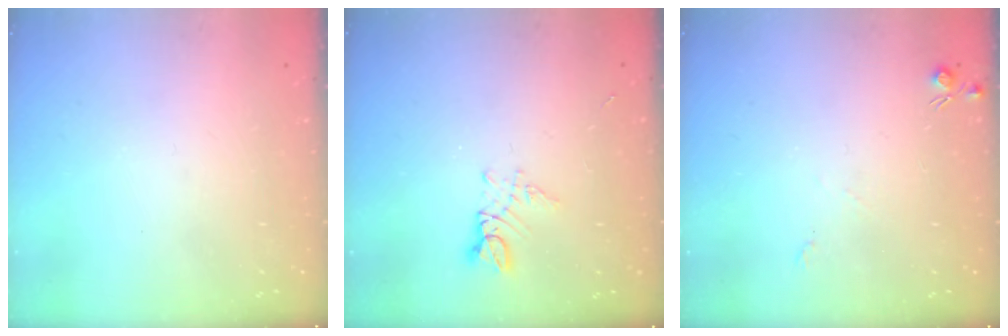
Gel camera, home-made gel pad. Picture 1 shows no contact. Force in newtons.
{"total": 3.0, "press": 3.0, "slide": 0.4}
{"total": 4.7, "press": 4.7, "slide": 0.7}